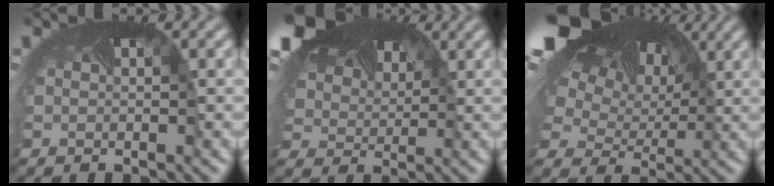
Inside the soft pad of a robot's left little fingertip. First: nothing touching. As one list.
[{"total": 13.5, "force": [7.6, 8.2, 7.6], "torque": [-0.200, 0.035, 0.136]}, {"total": 16.2, "force": [7.3, 10.5, 9.8], "torque": [-0.243, 0.033, 0.142]}]